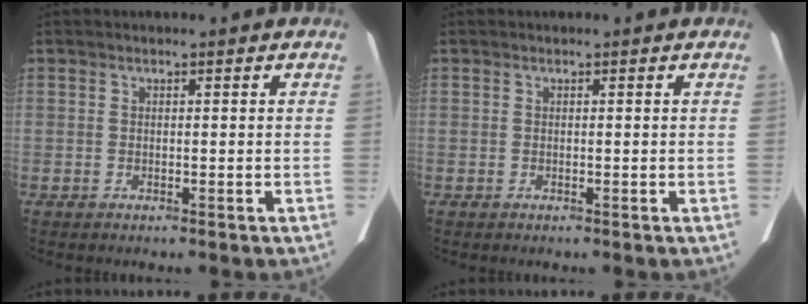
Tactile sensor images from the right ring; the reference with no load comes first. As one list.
[{"total": 0.0}]